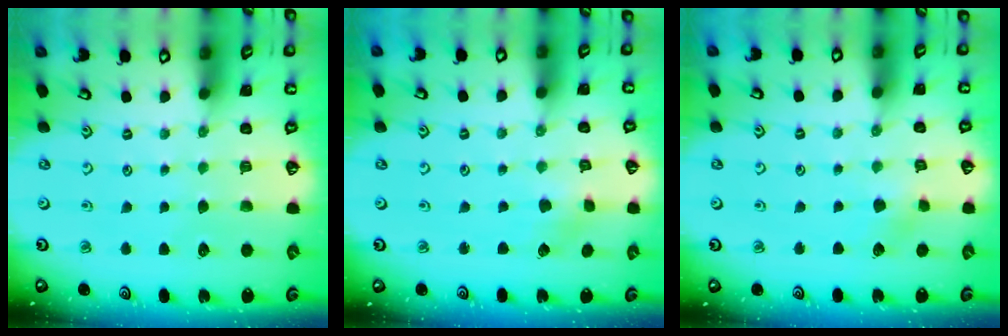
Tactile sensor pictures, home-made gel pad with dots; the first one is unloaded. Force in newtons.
{"total": 2.5, "press": 2.5, "slide": 0.3}
{"total": 3.0, "press": 3.0, "slide": 0.4}